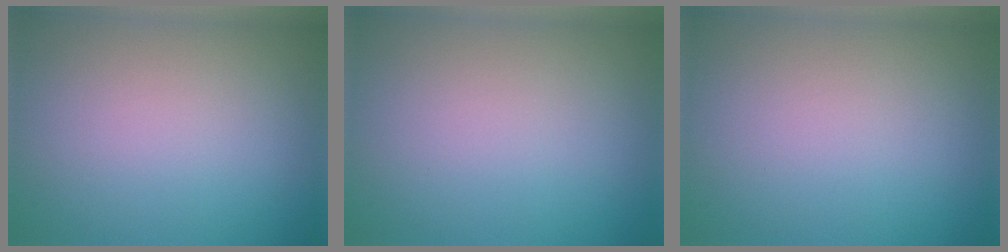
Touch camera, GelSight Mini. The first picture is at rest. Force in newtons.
{"total": 0.0}
{"total": 0.0}